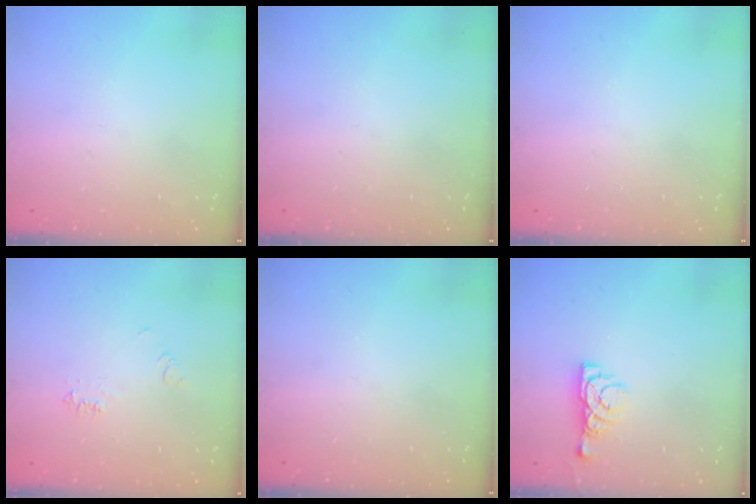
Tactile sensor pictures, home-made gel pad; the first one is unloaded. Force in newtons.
{"total": 0.0}
{"total": 0.0}
{"total": 4.5, "press": 4.5, "slide": 0.7}
{"total": 0.0}
{"total": 5.6, "press": 5.5, "slide": 0.8}